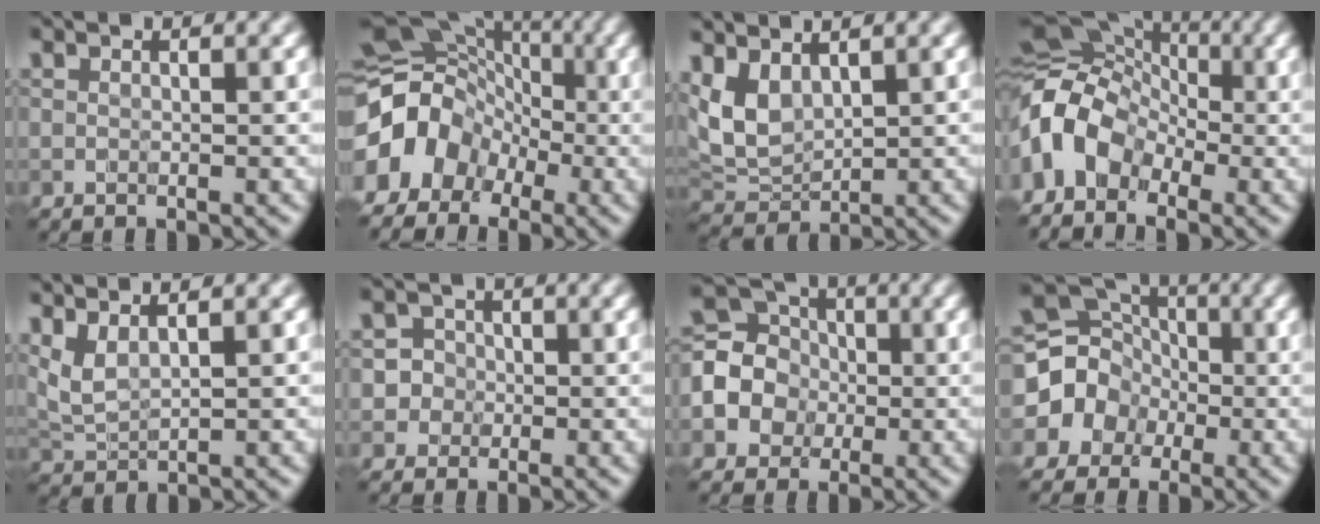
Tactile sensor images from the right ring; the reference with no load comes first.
{"total": 8.4, "force": [-2.3, 7.0, 4.1], "torque": [-0.059, 0.004, -0.056]}
{"total": 4.2, "force": [2.0, 2.4, 2.8], "torque": [-0.069, -0.002, 0.045]}
{"total": 7.3, "force": [-2.3, 5.4, 4.3], "torque": [-0.082, 0.005, -0.060]}
{"total": 2.6, "force": [1.9, 0.4, 1.7], "torque": [-0.044, 0.003, 0.046]}
{"total": 3.6, "force": [-0.6, 3.6, 0.3], "torque": [0.029, 0.016, -0.031]}
{"total": 6.1, "force": [-0.8, 5.6, 2.2], "torque": [-0.047, 0.006, -0.038]}
{"total": 9.6, "force": [-0.9, 8.9, 3.5], "torque": [-0.069, 0.025, -0.057]}